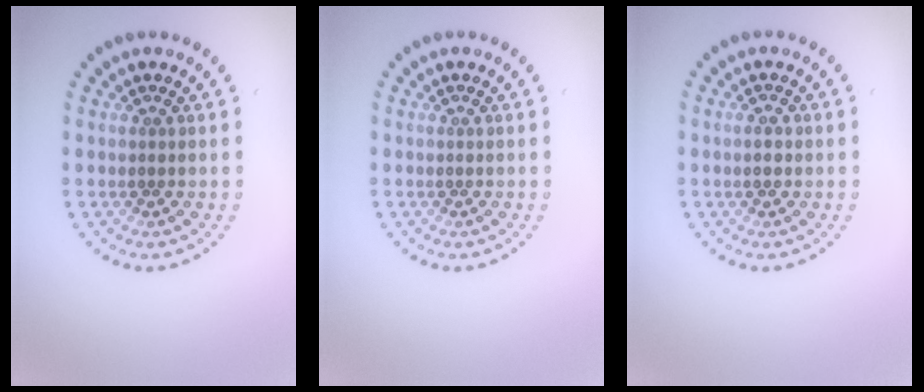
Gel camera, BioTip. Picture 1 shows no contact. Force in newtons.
{"total": 0.0}
{"total": 1.1, "press": 1.1, "slide": 0.2}